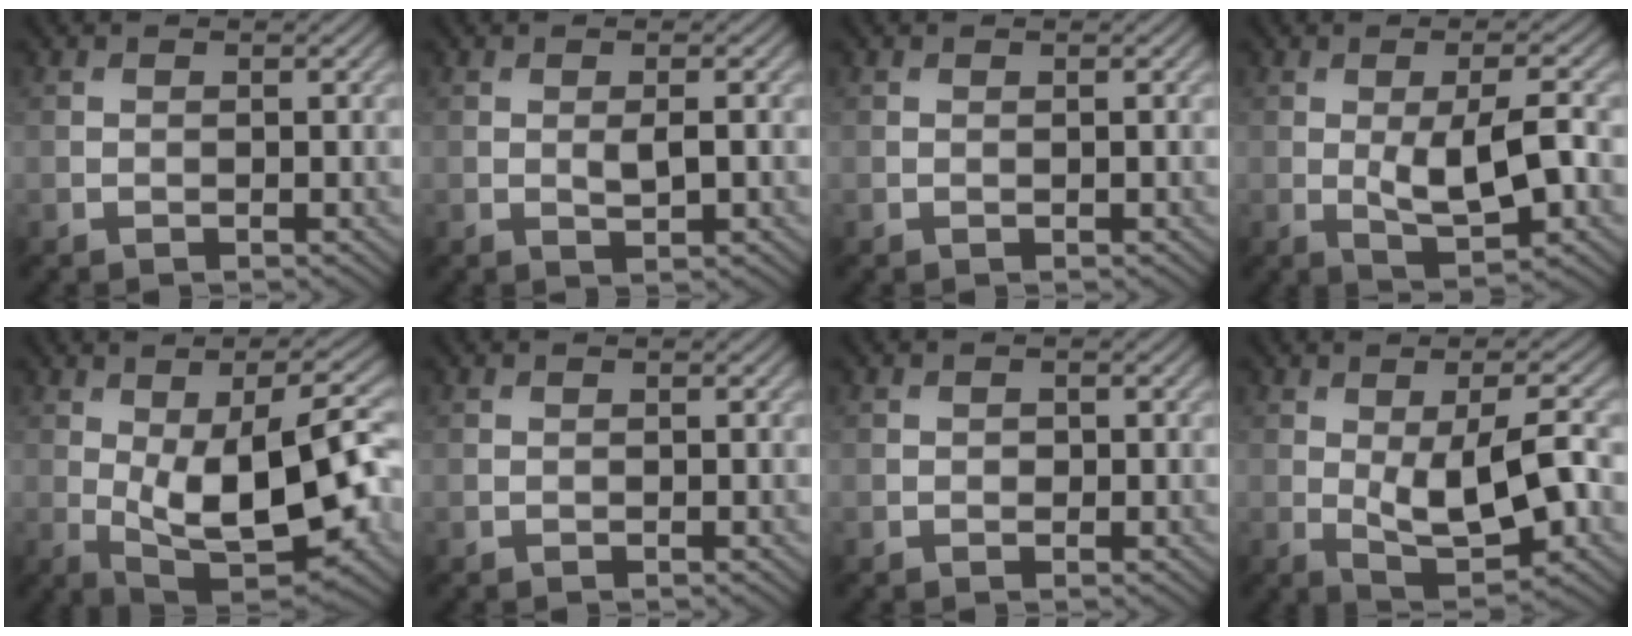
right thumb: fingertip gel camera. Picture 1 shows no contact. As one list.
[{"total": 1.9, "force": [0.1, 0.6, 1.8], "torque": [-0.038, -0.004, 0.002]}, {"total": 0.0}, {"total": 7.5, "force": [-0.6, 2.5, 7.0], "torque": [-0.122, -0.005, -0.007]}, {"total": 15.9, "force": [-1.5, 6.9, 14.3], "torque": [-0.229, -0.008, -0.011]}, {"total": 0.0}, {"total": 0.6, "force": [-0.1, 0.5, 0.3], "torque": [-0.001, -0.005, -0.004]}, {"total": 9.8, "force": [-0.8, 3.9, 9.0], "torque": [-0.161, -0.007, -0.009]}]